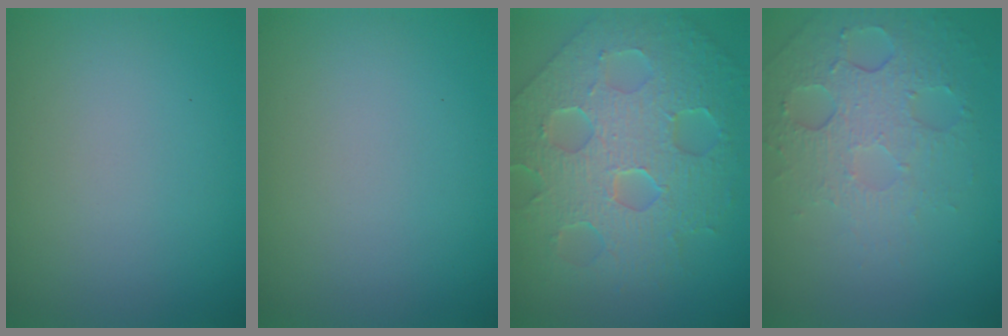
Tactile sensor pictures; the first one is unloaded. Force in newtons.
{"total": 0.0}
{"total": 9.7, "press": 6.8, "slide": 6.9}
{"total": 5.2, "press": 3.3, "slide": 4.0}